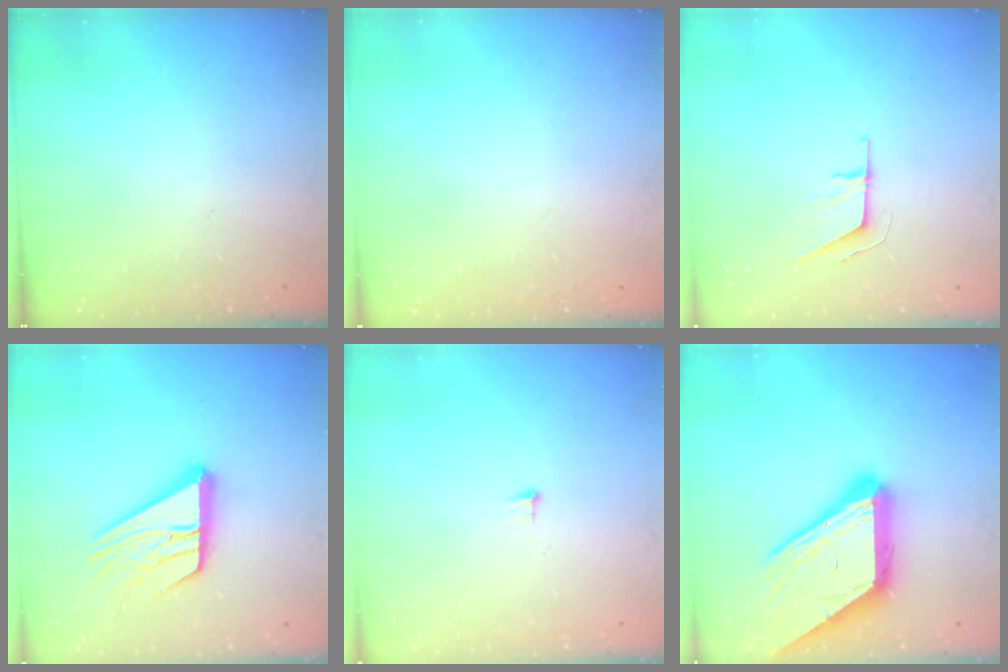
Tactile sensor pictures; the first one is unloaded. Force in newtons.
{"total": 1.6, "press": 1.6, "slide": 0.0}
{"total": 6.1, "press": 6.1, "slide": 0.0}
{"total": 17.5, "press": 17.4, "slide": 1.7}
{"total": 5.2, "press": 5.0, "slide": 1.3}
{"total": 22.4, "press": 22.2, "slide": 2.6}